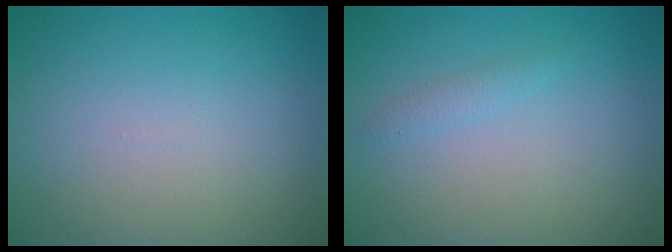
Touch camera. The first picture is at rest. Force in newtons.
{"total": 1.0, "press": 1.0, "slide": 0.0}